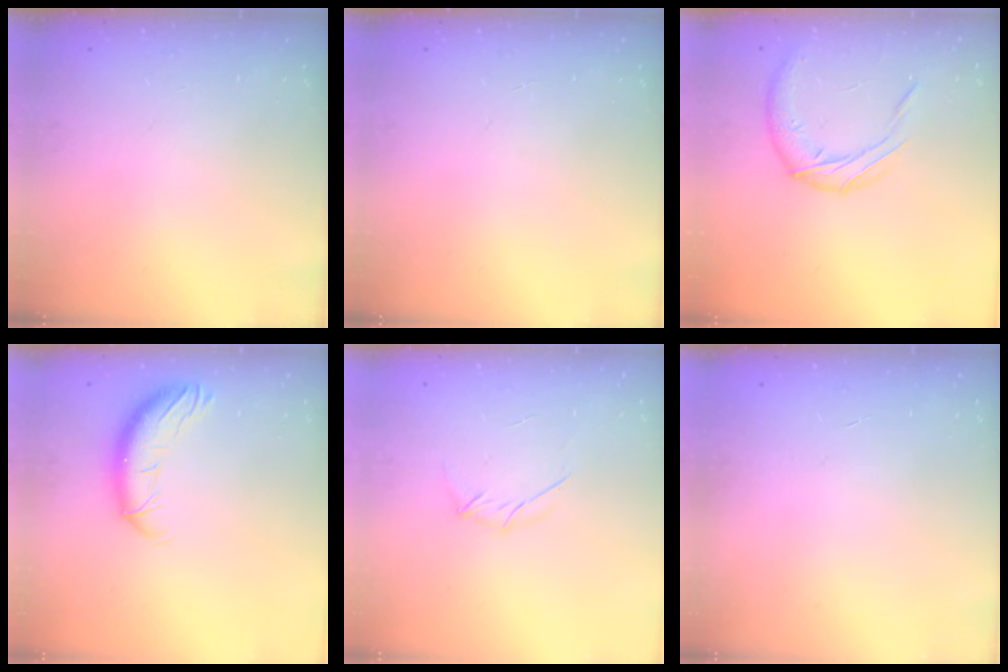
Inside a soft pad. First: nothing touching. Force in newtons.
{"total": 0.0}
{"total": 10.8, "press": 10.8, "slide": 0.4}
{"total": 11.2, "press": 11.1, "slide": 1.7}
{"total": 3.9, "press": 3.8, "slide": 0.9}
{"total": 0.6, "press": 0.6, "slide": 0.2}